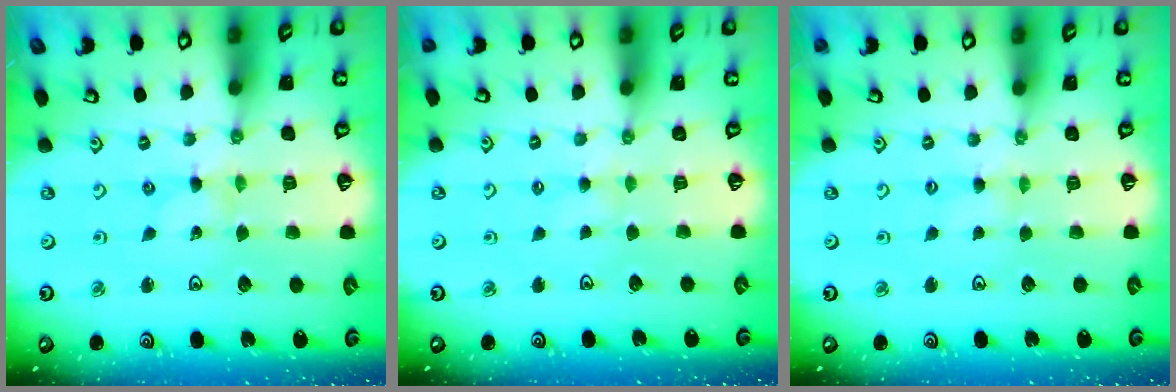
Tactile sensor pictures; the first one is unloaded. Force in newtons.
{"total": 1.6, "press": 1.5, "slide": 0.4}
{"total": 2.9, "press": 2.9, "slide": 0.3}